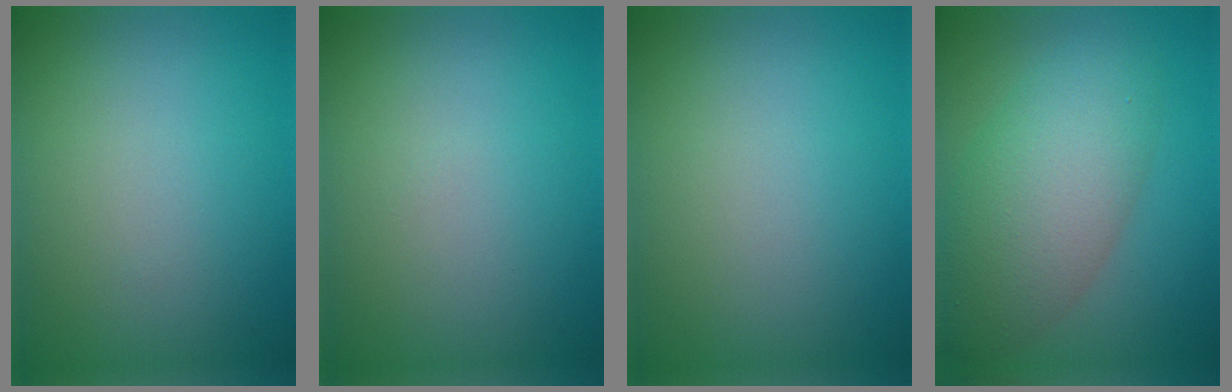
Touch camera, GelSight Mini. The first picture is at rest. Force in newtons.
{"total": 0.0}
{"total": 0.0}
{"total": 7.4, "press": 7.4, "slide": 0.3}